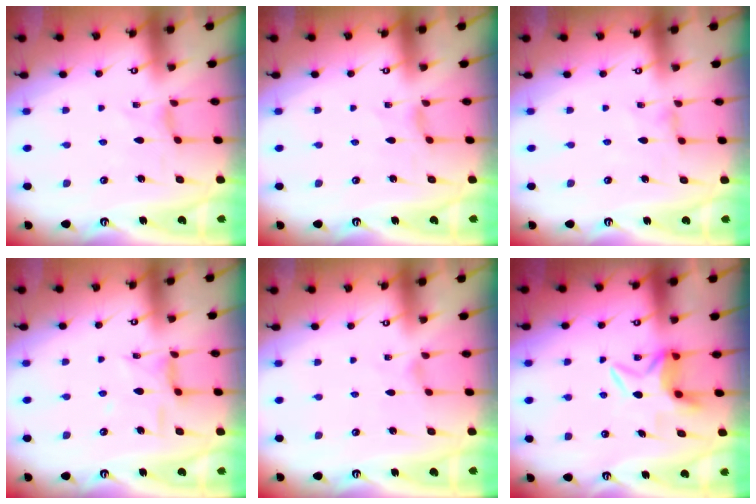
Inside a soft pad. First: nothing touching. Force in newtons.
{"total": 1.1, "press": 1.1, "slide": 0.2}
{"total": 1.5, "press": 1.4, "slide": 0.4}
{"total": 8.6, "press": 8.5, "slide": 0.5}
{"total": 0.0}
{"total": 6.1, "press": 6.0, "slide": 0.8}